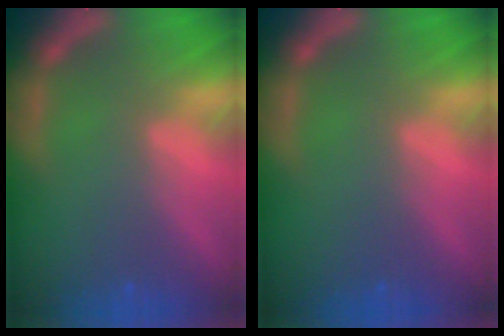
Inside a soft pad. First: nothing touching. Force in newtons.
{"total": 0.0}